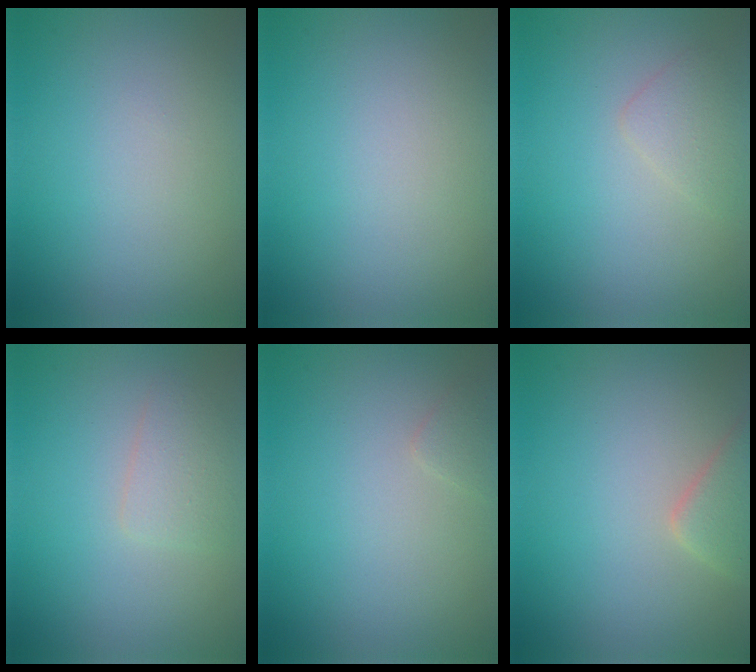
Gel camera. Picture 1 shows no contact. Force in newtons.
{"total": 0.0}
{"total": 1.5, "press": 1.5, "slide": 0.1}
{"total": 1.7, "press": 1.7, "slide": 0.1}
{"total": 0.8, "press": 0.7, "slide": 0.1}
{"total": 2.8, "press": 2.7, "slide": 0.1}